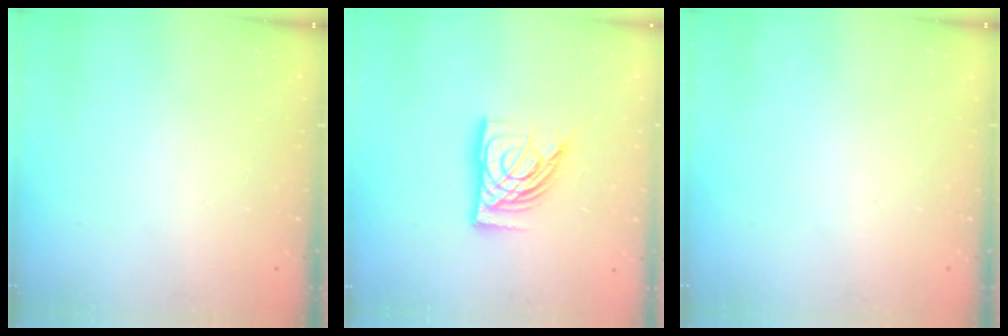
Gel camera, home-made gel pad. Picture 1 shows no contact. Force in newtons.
{"total": 14.1, "press": 14.0, "slide": 1.8}
{"total": 0.0}